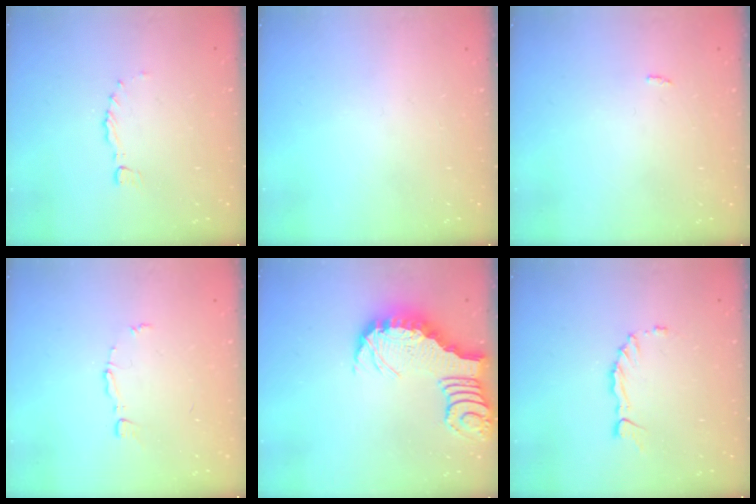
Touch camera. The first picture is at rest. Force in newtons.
{"total": 0.0}
{"total": 2.5, "press": 2.5, "slide": 0.2}
{"total": 5.1, "press": 5.0, "slide": 0.6}
{"total": 3.4, "press": 3.3, "slide": 0.5}
{"total": 1.7, "press": 1.6, "slide": 0.4}